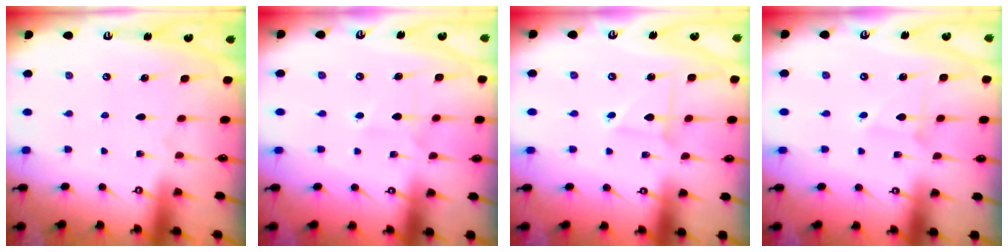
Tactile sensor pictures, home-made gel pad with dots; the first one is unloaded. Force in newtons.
{"total": 2.8, "press": 2.7, "slide": 0.4}
{"total": 2.4, "press": 2.4, "slide": 0.1}
{"total": 1.2, "press": 1.2, "slide": 0.1}